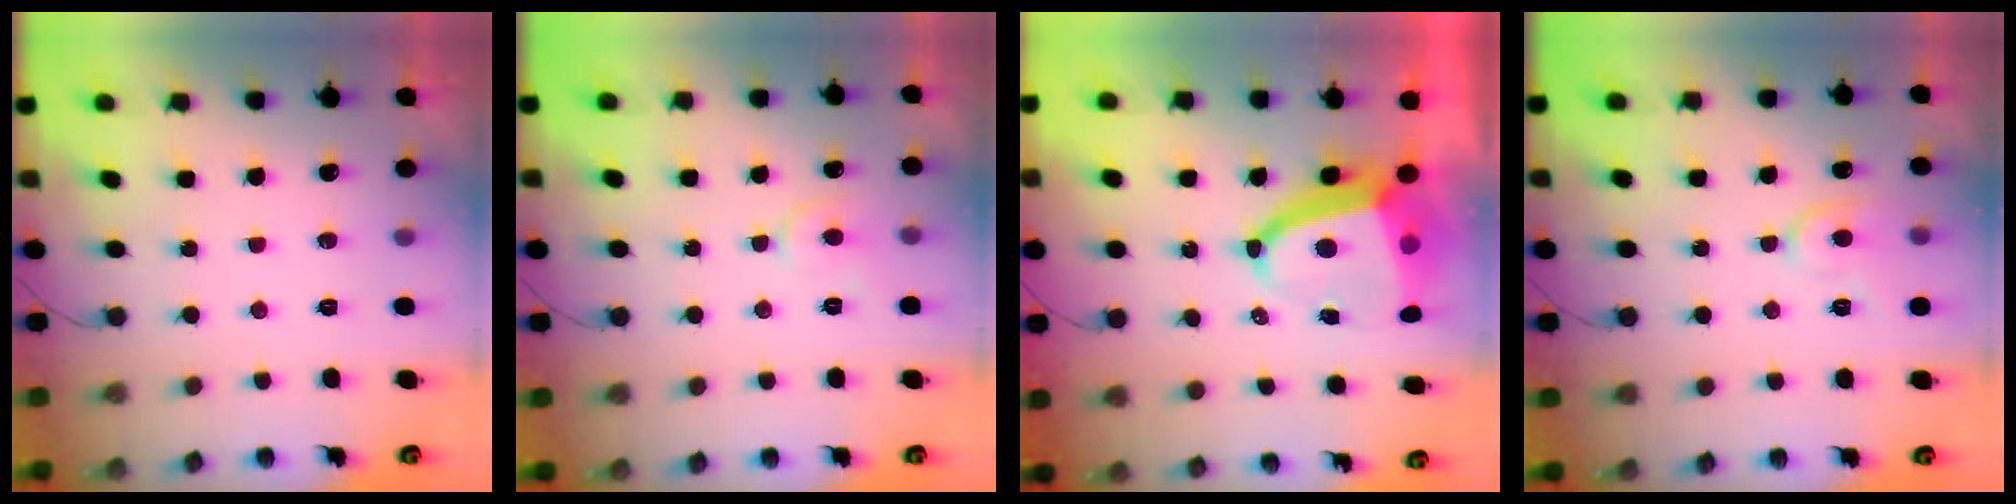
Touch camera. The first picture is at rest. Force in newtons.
{"total": 5.2, "press": 5.1, "slide": 0.7}
{"total": 10.2, "press": 10.1, "slide": 1.3}
{"total": 7.8, "press": 7.7, "slide": 0.8}